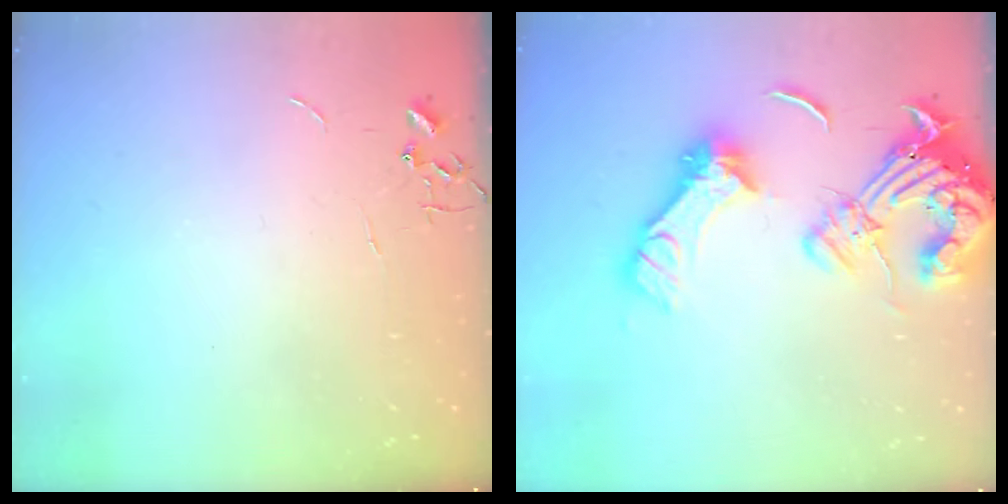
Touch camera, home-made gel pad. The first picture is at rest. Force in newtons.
{"total": 20.8, "press": 20.7, "slide": 2.6}